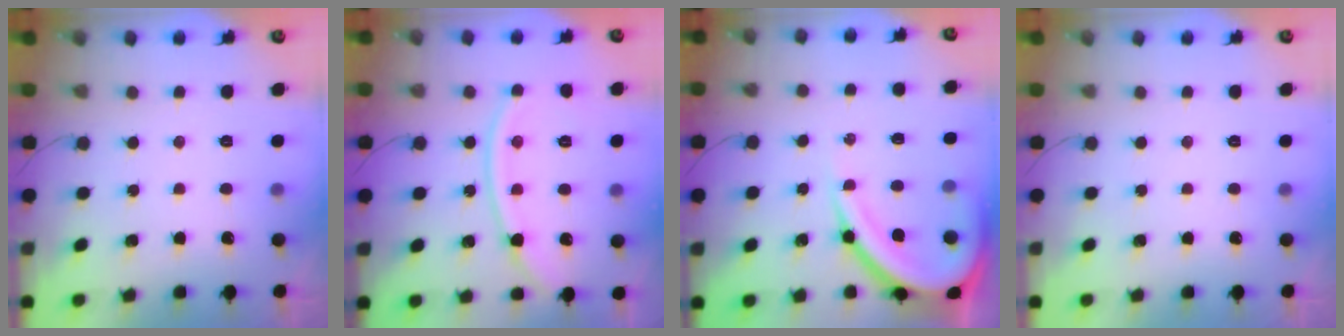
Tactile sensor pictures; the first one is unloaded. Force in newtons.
{"total": 12.9, "press": 12.8, "slide": 1.6}
{"total": 15.1, "press": 15.0, "slide": 1.9}
{"total": 0.0}